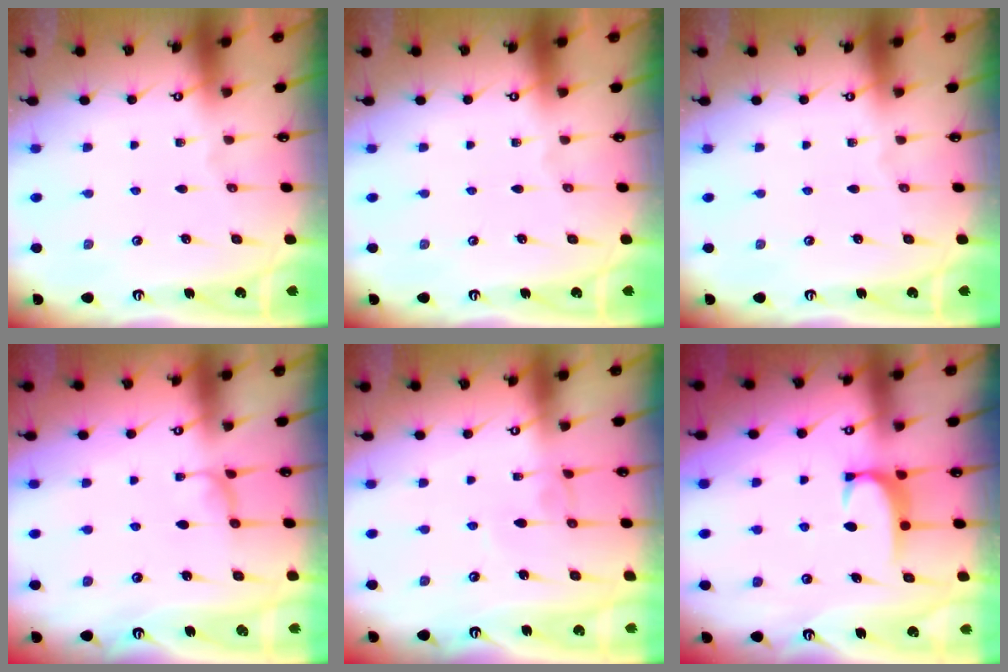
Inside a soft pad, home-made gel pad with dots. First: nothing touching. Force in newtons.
{"total": 0.0}
{"total": 0.0}
{"total": 1.1, "press": 0.9, "slide": 0.6}
{"total": 1.1, "press": 1.1, "slide": 0.2}
{"total": 1.6, "press": 1.6, "slide": 0.5}